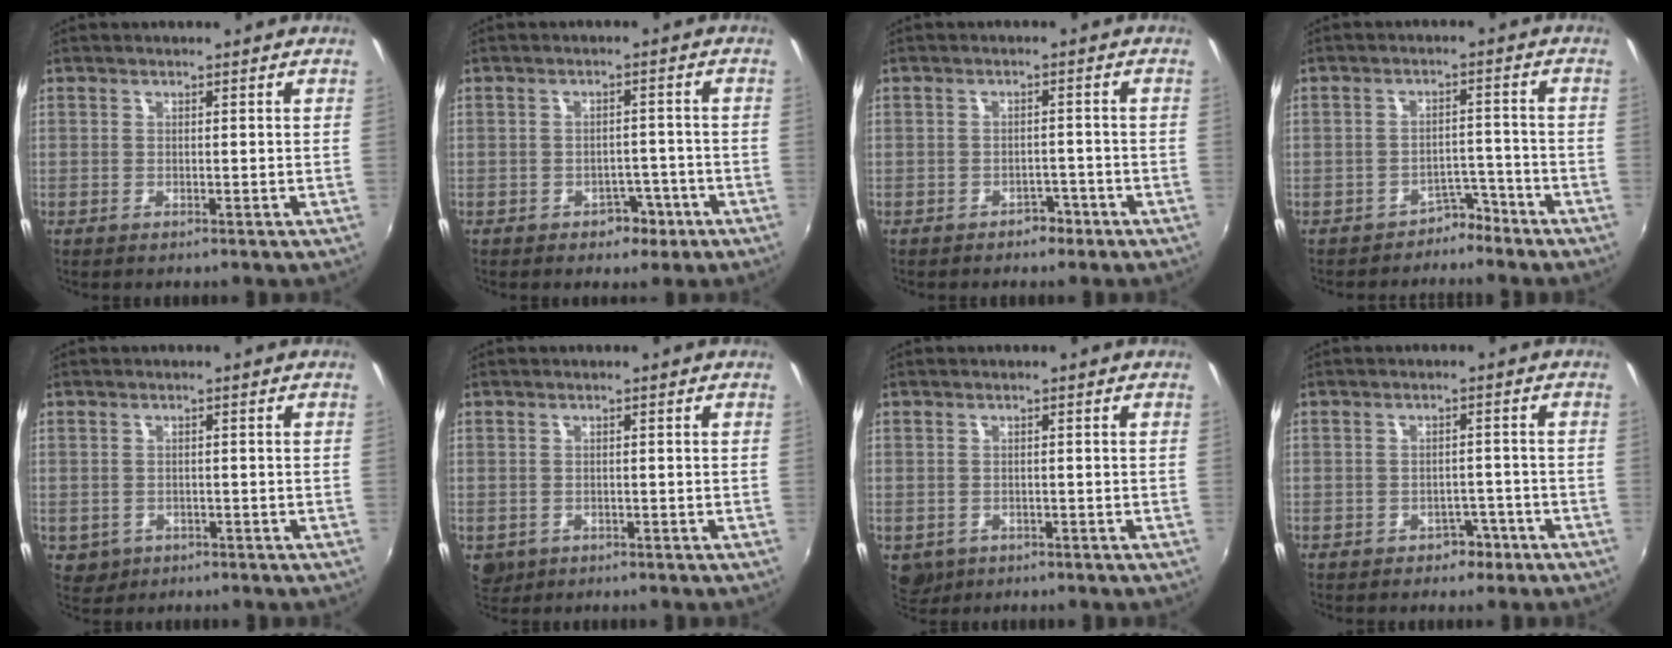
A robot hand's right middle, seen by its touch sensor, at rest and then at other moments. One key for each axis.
{"total": 4.1, "fx": -2.4, "fy": 2.9, "fz": 1.5, "tx": -0.032, "ty": 0.006, "tz": -0.023}
{"total": 2.8, "fx": -2.0, "fy": 1.7, "fz": 0.8, "tx": -0.019, "ty": 0.004, "tz": -0.025}
{"total": 4.2, "fx": -3.6, "fy": 2.2, "fz": 0.4, "tx": -0.007, "ty": 0.020, "tz": -0.052}
{"total": 3.3, "fx": -1.0, "fy": 2.9, "fz": 1.1, "tx": -0.029, "ty": -0.003, "tz": -0.006}
{"total": 3.1, "fx": -1.0, "fy": 2.7, "fz": 1.3, "tx": -0.029, "ty": -0.006, "tz": -0.010}
{"total": 3.6, "fx": -1.4, "fy": 2.9, "fz": 1.5, "tx": -0.033, "ty": -0.009, "tz": -0.016}
{"total": 3.4, "fx": -2.2, "fy": 2.4, "fz": 0.9, "tx": -0.021, "ty": 0.007, "tz": -0.023}